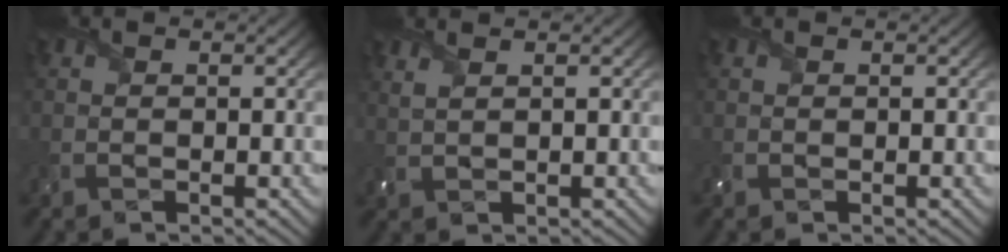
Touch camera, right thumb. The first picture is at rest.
{"total": 1.8, "force": [1.4, 0.4, 1.1], "torque": [-0.030, 0.003, 0.030]}
{"total": 0.0}